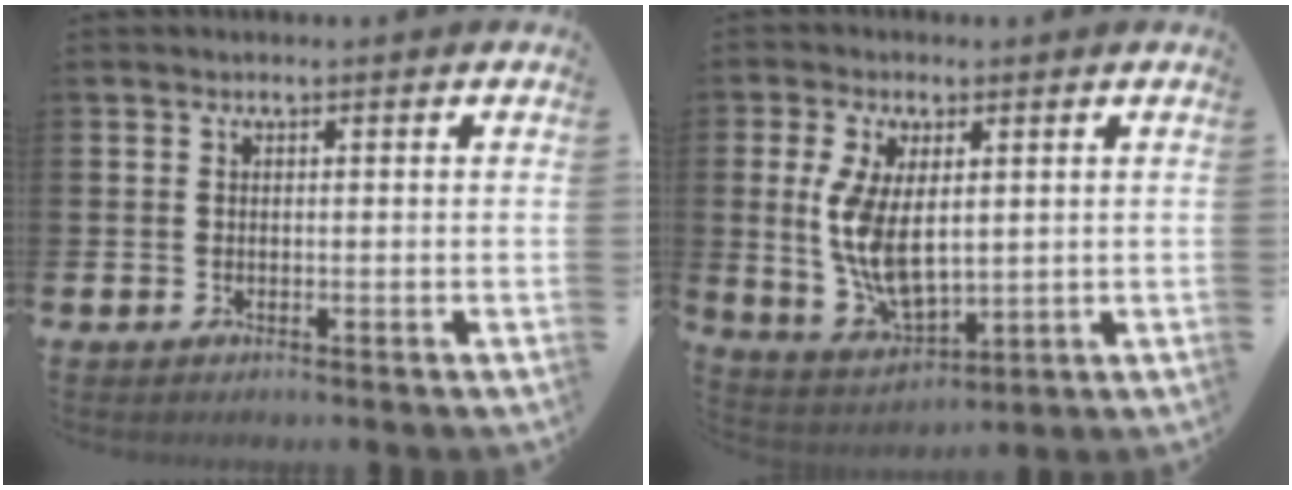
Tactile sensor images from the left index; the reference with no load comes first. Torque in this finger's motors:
{"motor_torque": [2.14, 0.00, 1.05, 0.21]}